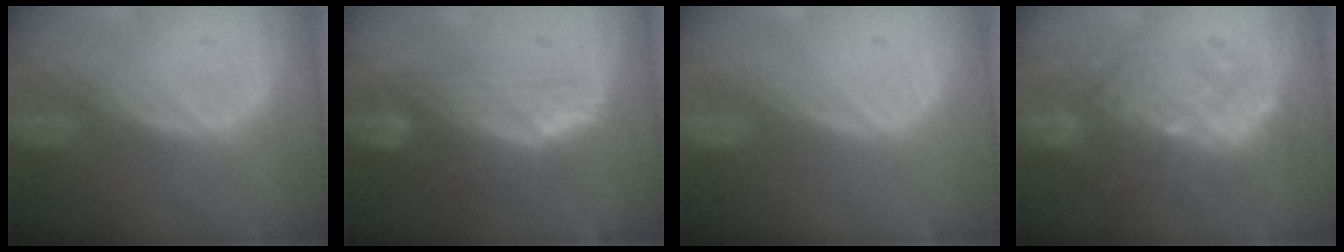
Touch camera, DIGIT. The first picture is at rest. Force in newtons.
{"total": 7.6, "press": 6.7, "slide": 3.5}
{"total": 0.0}
{"total": 9.4, "press": 8.9, "slide": 2.8}